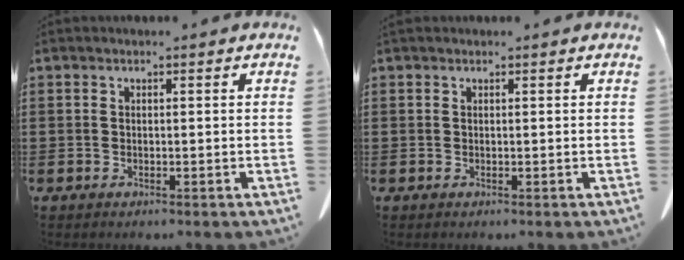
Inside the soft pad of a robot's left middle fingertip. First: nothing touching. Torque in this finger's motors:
{"motor_torque": [1.34, 0.18, 0.26, 0.06]}